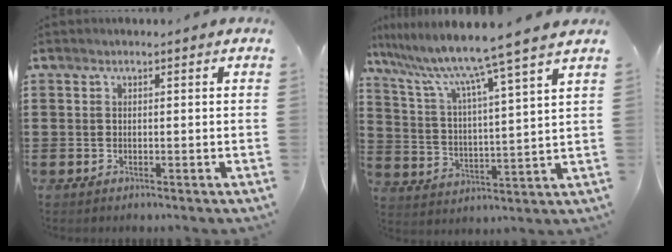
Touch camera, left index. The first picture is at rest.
{"total": 9.2, "force": [7.9, -1.6, 4.4], "torque": [-0.120, -0.059, 0.123]}